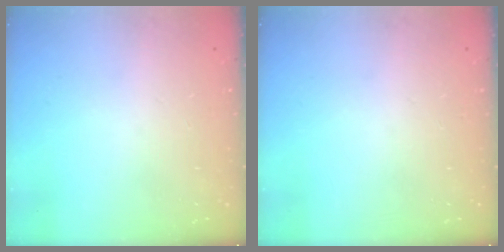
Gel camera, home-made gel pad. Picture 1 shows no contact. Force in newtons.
{"total": 0.0}